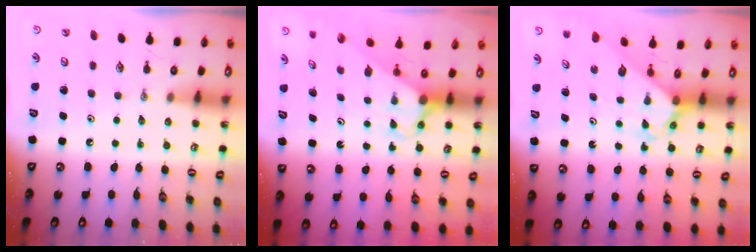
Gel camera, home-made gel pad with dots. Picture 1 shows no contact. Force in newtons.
{"total": 2.9, "press": 2.9, "slide": 0.0}
{"total": 2.7, "press": 2.7, "slide": 0.2}